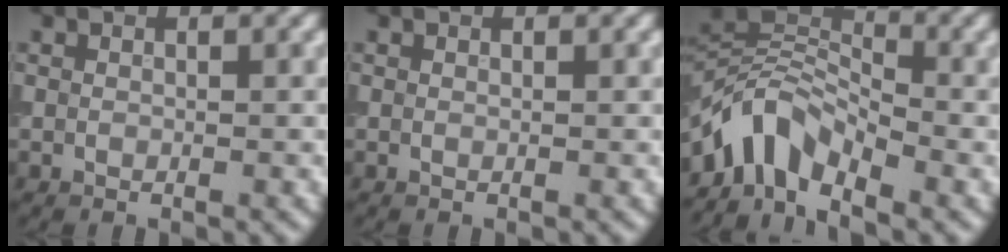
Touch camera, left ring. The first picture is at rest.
{"total": 0.0}
{"total": 5.3, "force": [-3.6, 2.7, 2.8], "torque": [-0.038, 0.005, -0.081]}